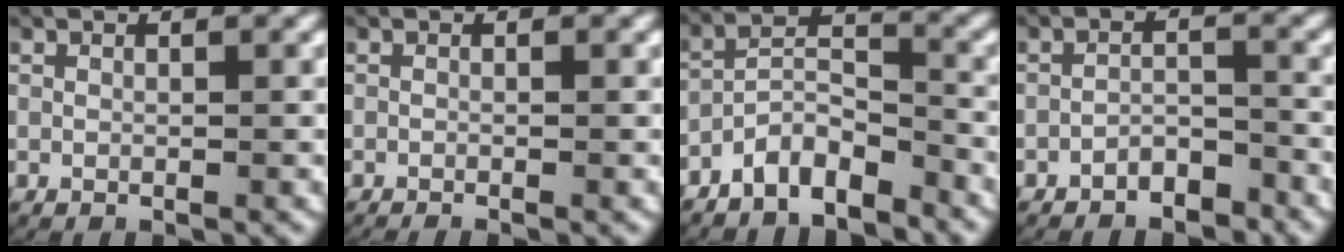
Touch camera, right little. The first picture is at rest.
{"total": 1.0, "force": [-1.0, 0.1, 0.2], "torque": [-0.004, -0.004, -0.015]}
{"total": 7.6, "force": [-5.7, 3.9, 3.1], "torque": [-0.047, -0.014, -0.102]}
{"total": 2.9, "force": [-2.6, 1.0, 0.7], "torque": [-0.004, -0.001, -0.052]}